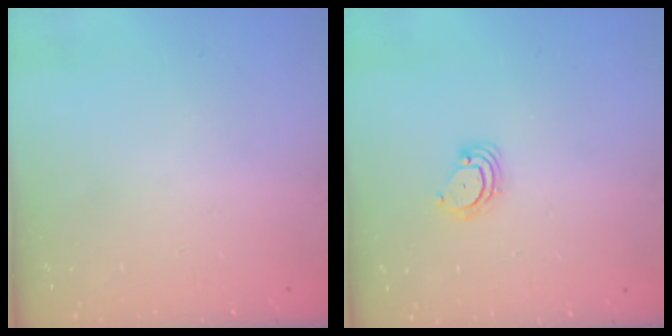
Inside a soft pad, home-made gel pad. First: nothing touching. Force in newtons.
{"total": 3.7, "press": 3.7, "slide": 0.3}